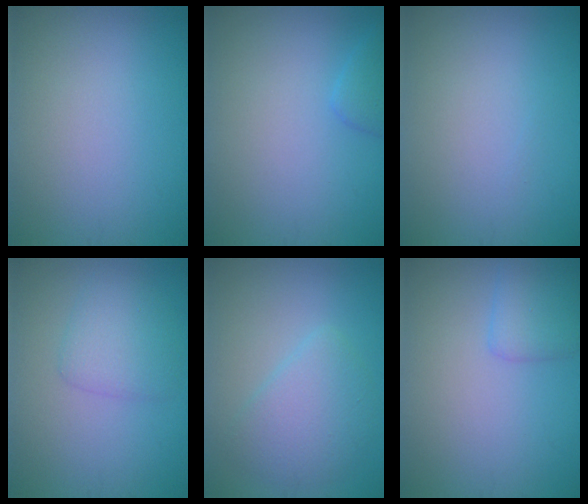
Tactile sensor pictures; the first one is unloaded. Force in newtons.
{"total": 1.4, "press": 1.4, "slide": 0.1}
{"total": 0.0}
{"total": 2.7, "press": 2.7, "slide": 0.1}
{"total": 3.3, "press": 3.3, "slide": 0.2}
{"total": 2.1, "press": 2.1, "slide": 0.1}